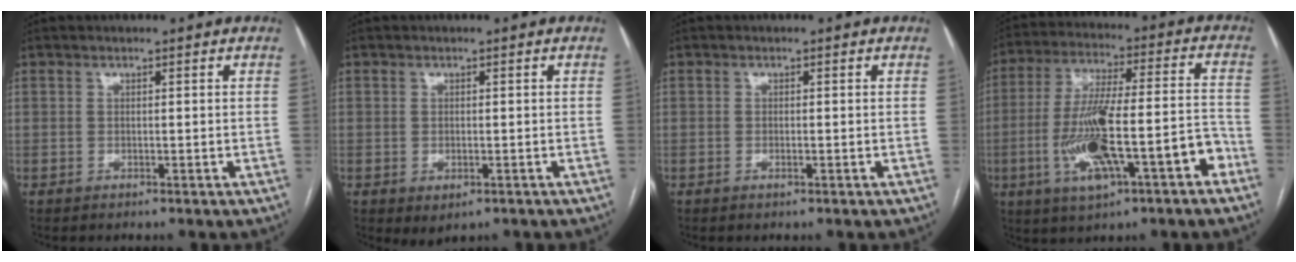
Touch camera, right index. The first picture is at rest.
{"total": 2.3, "force": [-0.9, 1.3, 1.8], "torque": [-0.028, -0.005, 0.002]}
{"total": 0.8, "force": [-0.3, 0.2, 0.7], "torque": [-0.013, -0.001, -0.003]}
{"total": 16.4, "force": [-6.1, 3.3, 14.8], "torque": [-0.273, 0.013, -0.093]}